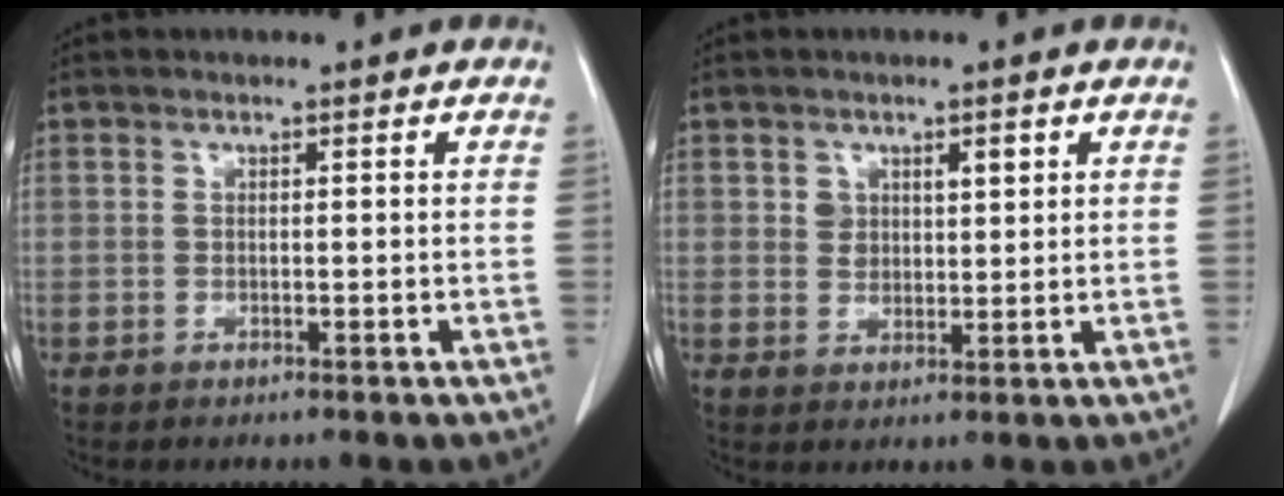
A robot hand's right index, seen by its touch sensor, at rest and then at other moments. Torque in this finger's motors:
{"motor_torque": [-0.09, 0.25, 0.01, 0.01]}